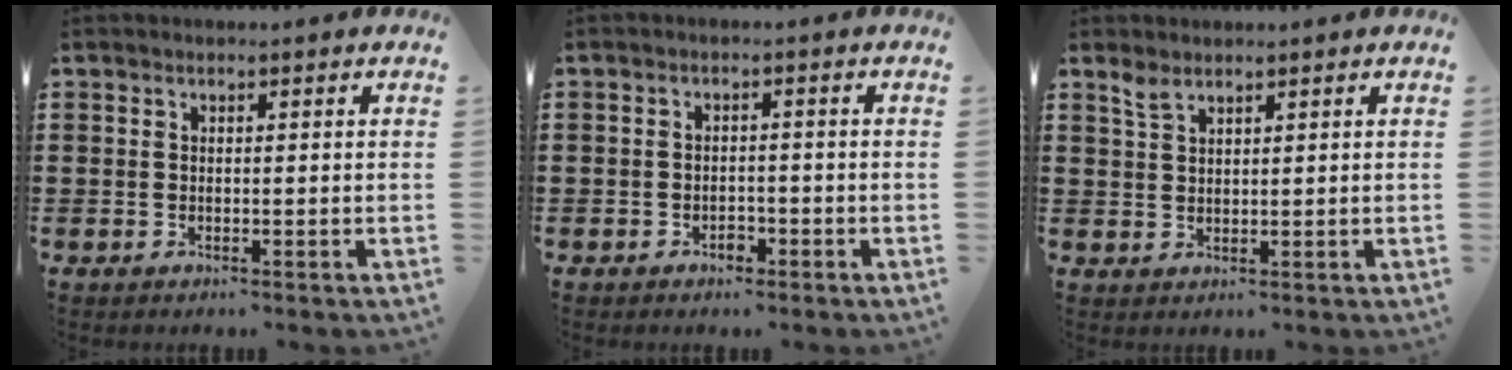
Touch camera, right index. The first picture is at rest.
{"total": 1.6, "force": [-1.1, 0.9, 0.7], "torque": [-0.019, -0.004, -0.023]}
{"total": 2.2, "force": [1.8, 0.7, 1.0], "torque": [-0.024, 0.001, 0.034]}